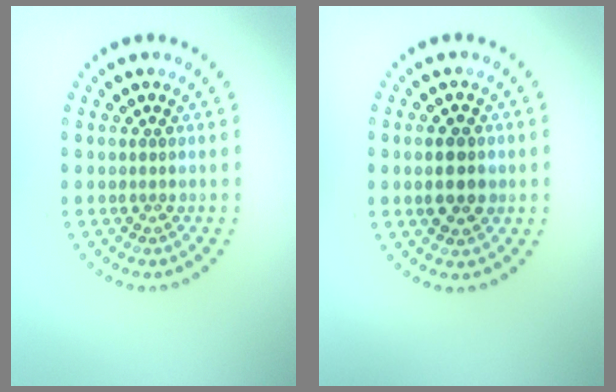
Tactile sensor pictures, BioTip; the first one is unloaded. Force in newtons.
{"total": 3.2, "press": 3.2, "slide": 0.2}